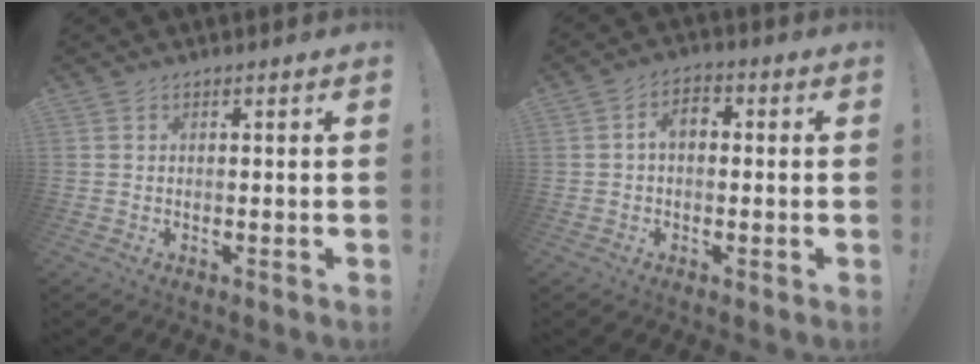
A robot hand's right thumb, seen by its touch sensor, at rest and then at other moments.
{"total": 4.9, "force": [0.5, 3.4, 3.6], "torque": [-0.062, 0.006, 0.008]}